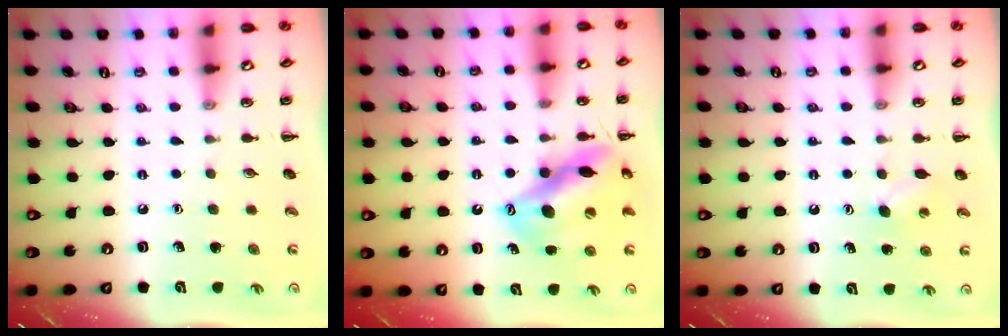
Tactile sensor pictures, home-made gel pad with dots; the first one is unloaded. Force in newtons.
{"total": 14.5, "press": 13.9, "slide": 4.3}
{"total": 4.0, "press": 3.9, "slide": 0.8}